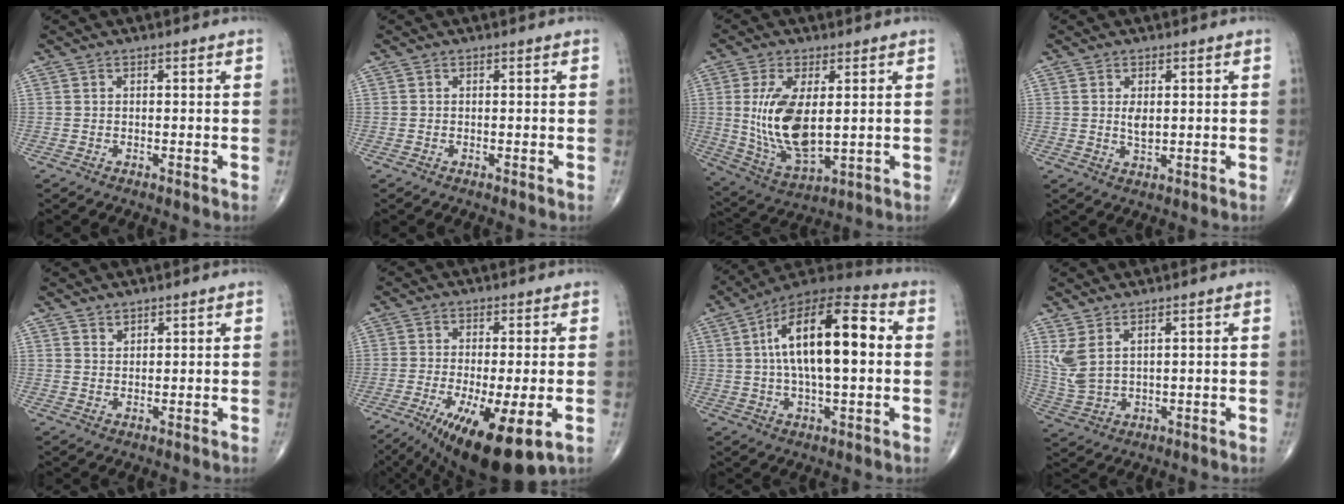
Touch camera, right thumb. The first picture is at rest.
{"total": 0.0}
{"total": 14.0, "force": [1.4, 6.5, 12.3], "torque": [-0.242, -0.020, 0.042]}
{"total": 2.6, "force": [0.5, 1.3, 2.3], "torque": [-0.036, -0.006, 0.012]}
{"total": 1.5, "force": [1.3, 0.6, 0.1], "torque": [0.011, -0.011, 0.022]}
{"total": 14.9, "force": [-6.3, 3.8, 13.0], "torque": [-0.206, -0.024, -0.093]}
{"total": 19.9, "force": [2.4, 8.0, 18.0], "torque": [-0.292, 0.030, 0.030]}
{"total": 6.1, "force": [2.8, 2.6, 4.8], "torque": [-0.114, -0.012, 0.071]}